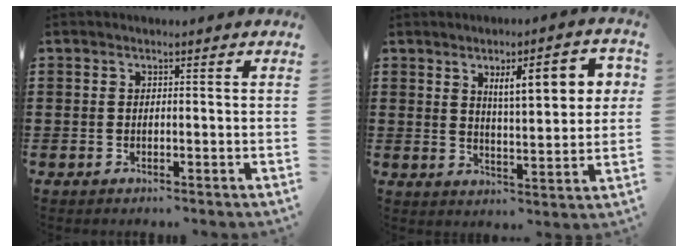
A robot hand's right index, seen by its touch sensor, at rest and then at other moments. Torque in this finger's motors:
{"motor_torque": [0.87, 0.45, 0.35, 0.09]}